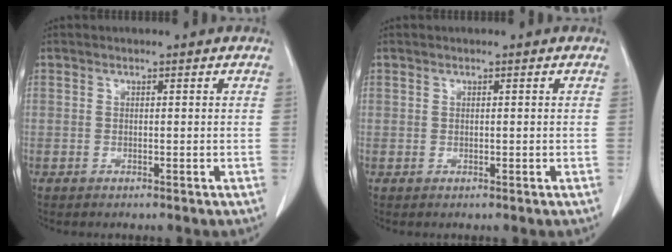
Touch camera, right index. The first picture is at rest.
{"total": 0.0}